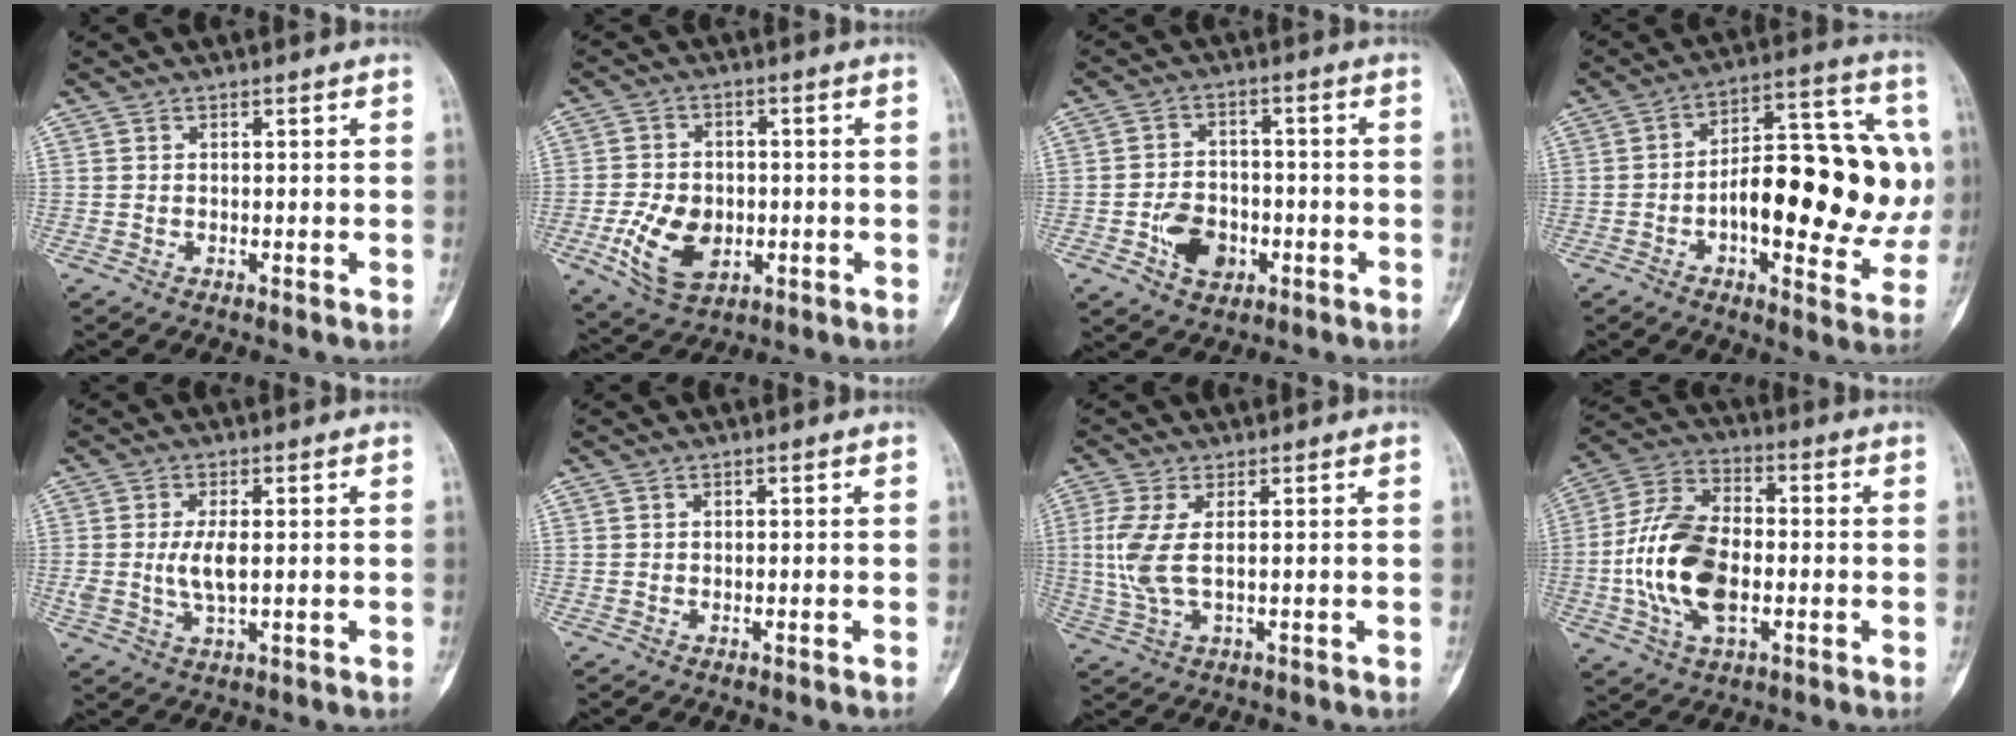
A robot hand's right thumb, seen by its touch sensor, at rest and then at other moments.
{"total": 10.3, "force": [-2.6, 7.0, 7.1], "torque": [-0.111, 0.002, -0.037]}
{"total": 7.7, "force": [-2.8, 5.5, 4.5], "torque": [-0.050, 0.019, -0.044]}
{"total": 23.8, "force": [-0.9, 9.8, 21.7], "torque": [-0.287, 0.030, -0.015]}
{"total": 5.0, "force": [0.3, 1.9, 4.6], "torque": [-0.097, -0.010, 0.010]}
{"total": 0.0}
{"total": 6.0, "force": [0.7, 1.9, 5.7], "torque": [-0.161, -0.004, 0.020]}
{"total": 15.8, "force": [-2.3, 9.1, 12.7], "torque": [-0.245, 0.023, -0.043]}